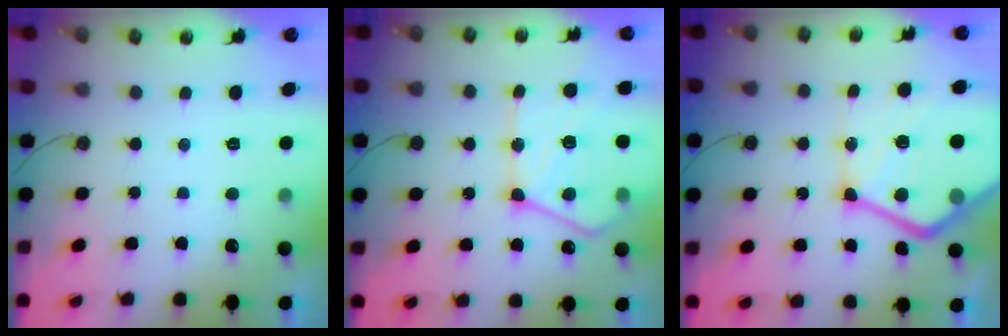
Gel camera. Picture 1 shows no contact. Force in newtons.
{"total": 18.3, "press": 18.2, "slide": 2.2}
{"total": 25.3, "press": 25.2, "slide": 2.8}